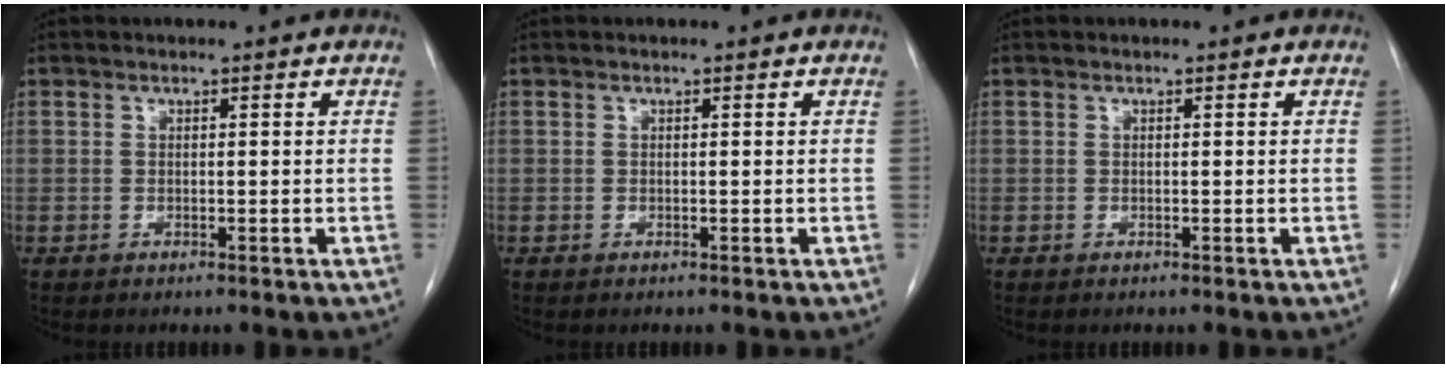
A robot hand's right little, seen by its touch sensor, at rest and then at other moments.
{"total": 0.0}
{"total": 0.0}